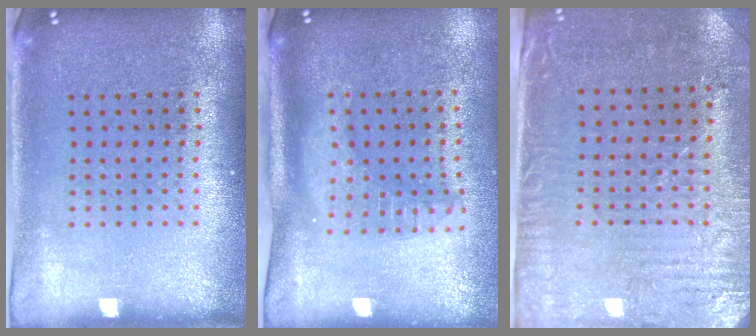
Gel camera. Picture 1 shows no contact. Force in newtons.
{"total": 1.9, "press": 1.6, "slide": 1.1}
{"total": 3.2, "press": 2.7, "slide": 1.7}